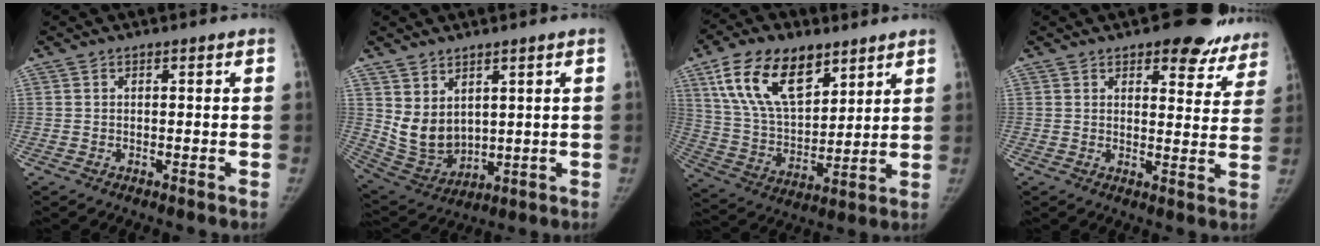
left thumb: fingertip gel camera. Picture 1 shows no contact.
{"total": 8.9, "force": [3.3, 6.3, 5.4], "torque": [-0.073, -0.031, 0.092]}
{"total": 18.6, "force": [10.1, 10.0, 12.0], "torque": [-0.182, -0.038, 0.191]}
{"total": 11.8, "force": [9.2, 5.6, 4.9], "torque": [0.000, -0.050, 0.094]}